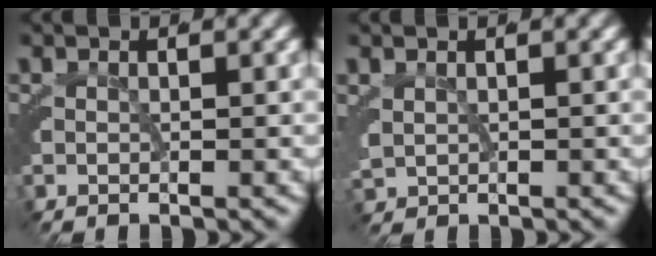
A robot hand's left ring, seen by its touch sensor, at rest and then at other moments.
{"total": 1.2, "force": [0.4, 1.1, 0.3], "torque": [-0.019, -0.011, 0.017]}